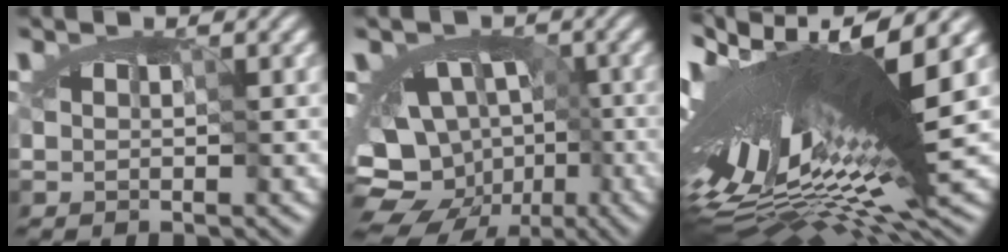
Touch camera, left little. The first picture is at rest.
{"total": 11.9, "force": [-6.6, 8.3, 5.5], "torque": [-0.033, 0.003, -0.110]}
{"total": 14.9, "force": [-0.3, 3.6, 14.5], "torque": [-0.256, 0.000, -0.016]}